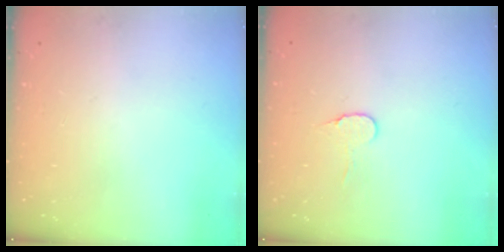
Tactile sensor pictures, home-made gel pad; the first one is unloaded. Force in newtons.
{"total": 6.1, "press": 6.1, "slide": 0.5}